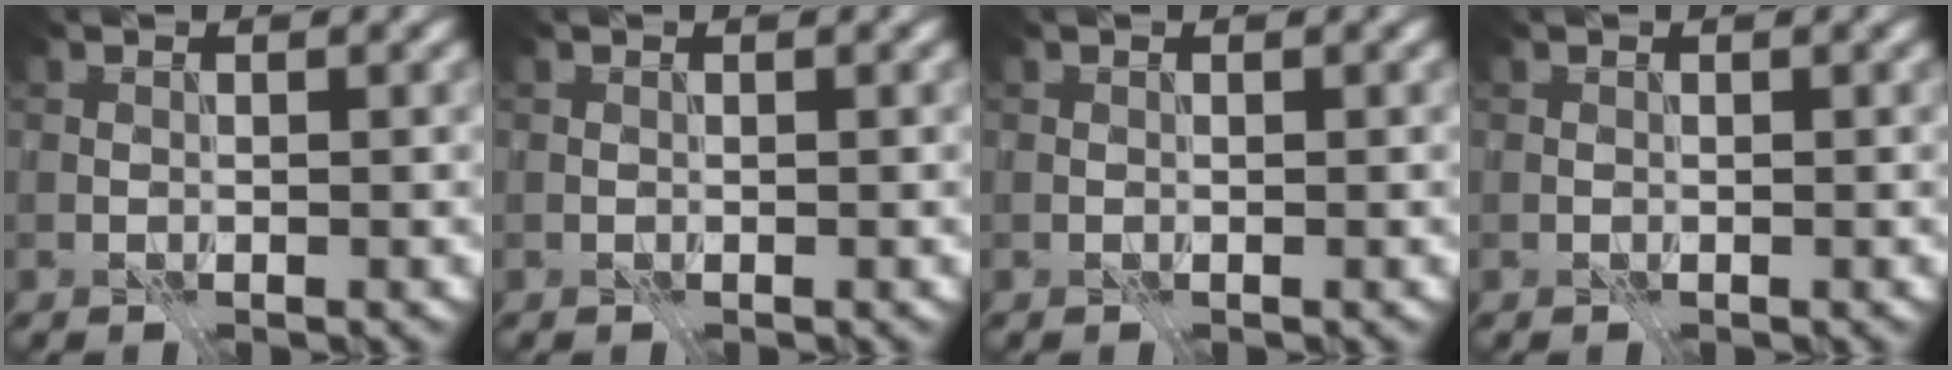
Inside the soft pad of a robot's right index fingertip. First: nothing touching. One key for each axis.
{"total": 0.0}
{"total": 0.0}
{"total": 0.0}